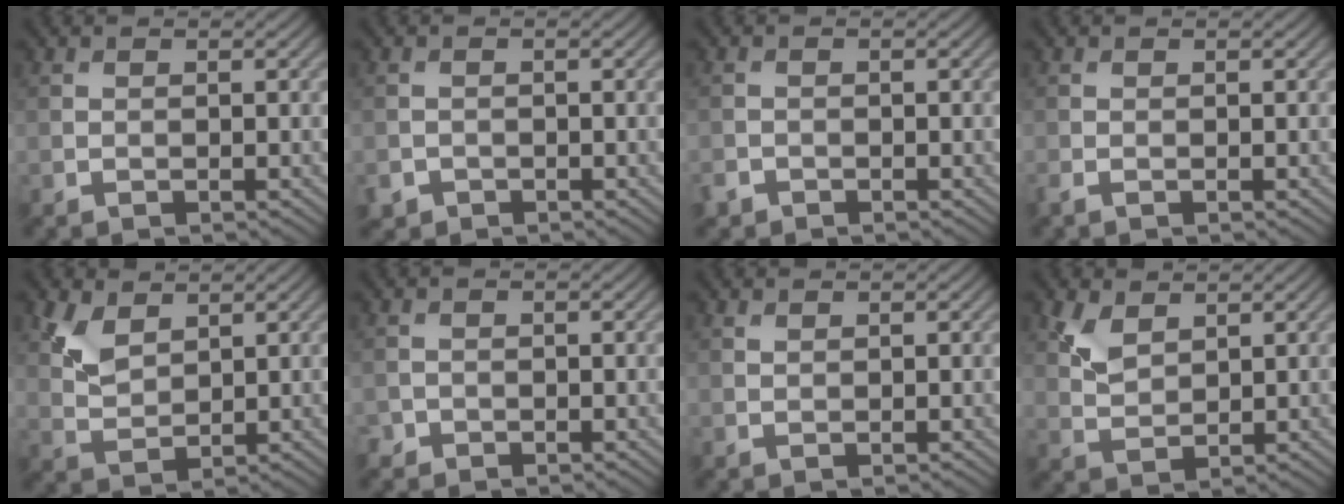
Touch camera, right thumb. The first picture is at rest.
{"total": 1.6, "force": [-1.1, 1.2, 0.3], "torque": [-0.006, -0.006, -0.026]}
{"total": 1.3, "force": [-1.0, 0.8, 0.2], "torque": [-0.006, -0.002, -0.024]}
{"total": 0.8, "force": [-0.6, 0.2, 0.4], "torque": [-0.015, -0.003, -0.015]}
{"total": 4.7, "force": [2.6, 2.8, 2.9], "torque": [-0.073, -0.003, 0.056]}
{"total": 1.0, "force": [-0.7, 0.7, 0.0], "torque": [0.003, -0.001, -0.017]}
{"total": 0.6, "force": [0.5, 0.2, 0.2], "torque": [-0.008, -0.001, 0.011]}
{"total": 4.0, "force": [2.2, 2.3, 2.4], "torque": [-0.061, -0.002, 0.049]}